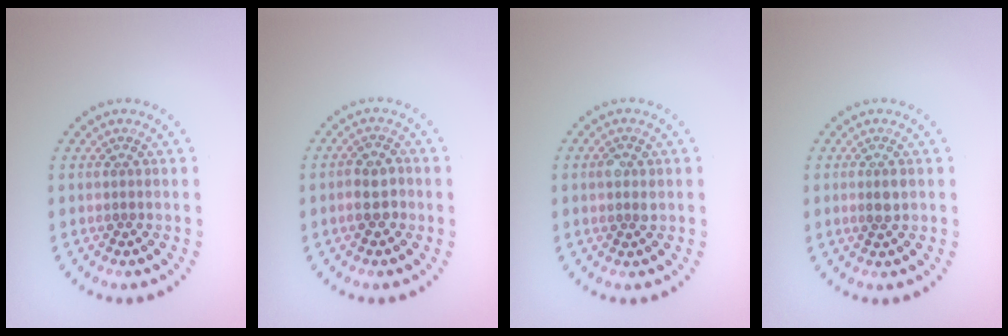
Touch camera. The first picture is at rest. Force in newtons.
{"total": 2.5, "press": 2.4, "slide": 0.5}
{"total": 1.5, "press": 1.5, "slide": 0.2}
{"total": 1.4, "press": 1.3, "slide": 0.6}